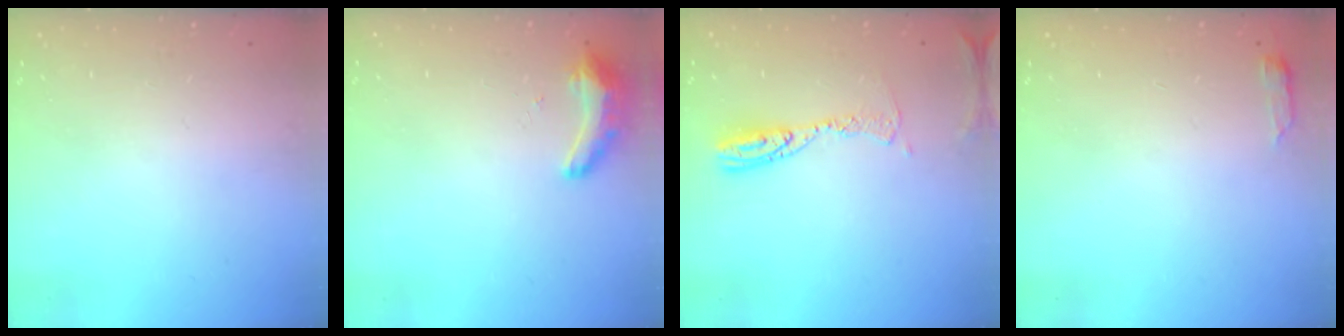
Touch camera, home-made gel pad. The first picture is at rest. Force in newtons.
{"total": 8.8, "press": 8.7, "slide": 1.3}
{"total": 9.5, "press": 9.4, "slide": 0.9}
{"total": 2.9, "press": 2.8, "slide": 0.6}